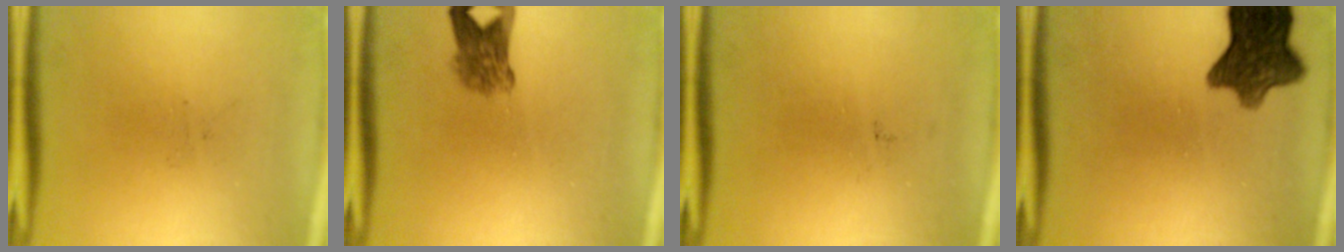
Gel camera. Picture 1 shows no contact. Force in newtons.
{"total": 4.1}
{"total": 0.0}
{"total": 9.5}